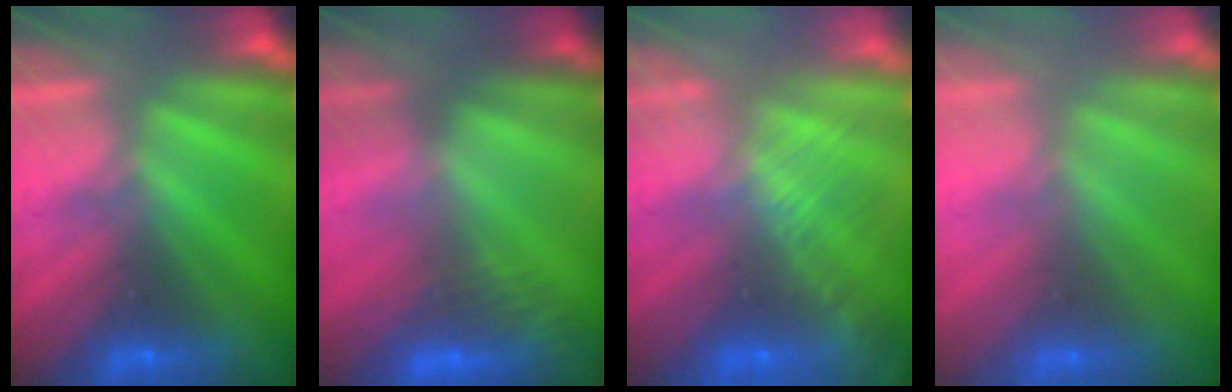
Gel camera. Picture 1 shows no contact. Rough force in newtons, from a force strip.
{"total": 2.8}
{"total": 2.9}
{"total": 2.5}